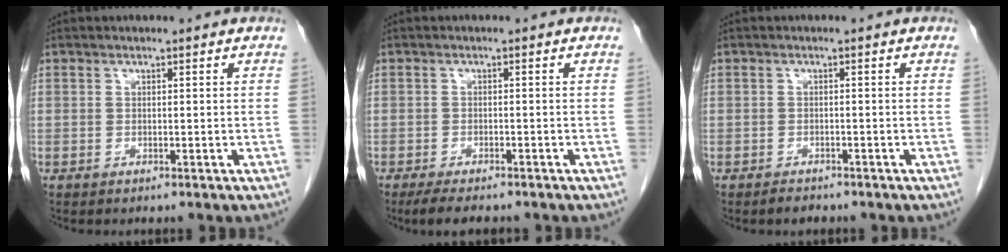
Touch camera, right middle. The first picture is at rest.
{"total": 4.9, "force": [-4.0, 1.3, 2.5], "torque": [-0.041, -0.010, -0.059]}
{"total": 1.5, "force": [-1.3, 0.6, 0.4], "torque": [-0.012, -0.001, -0.016]}